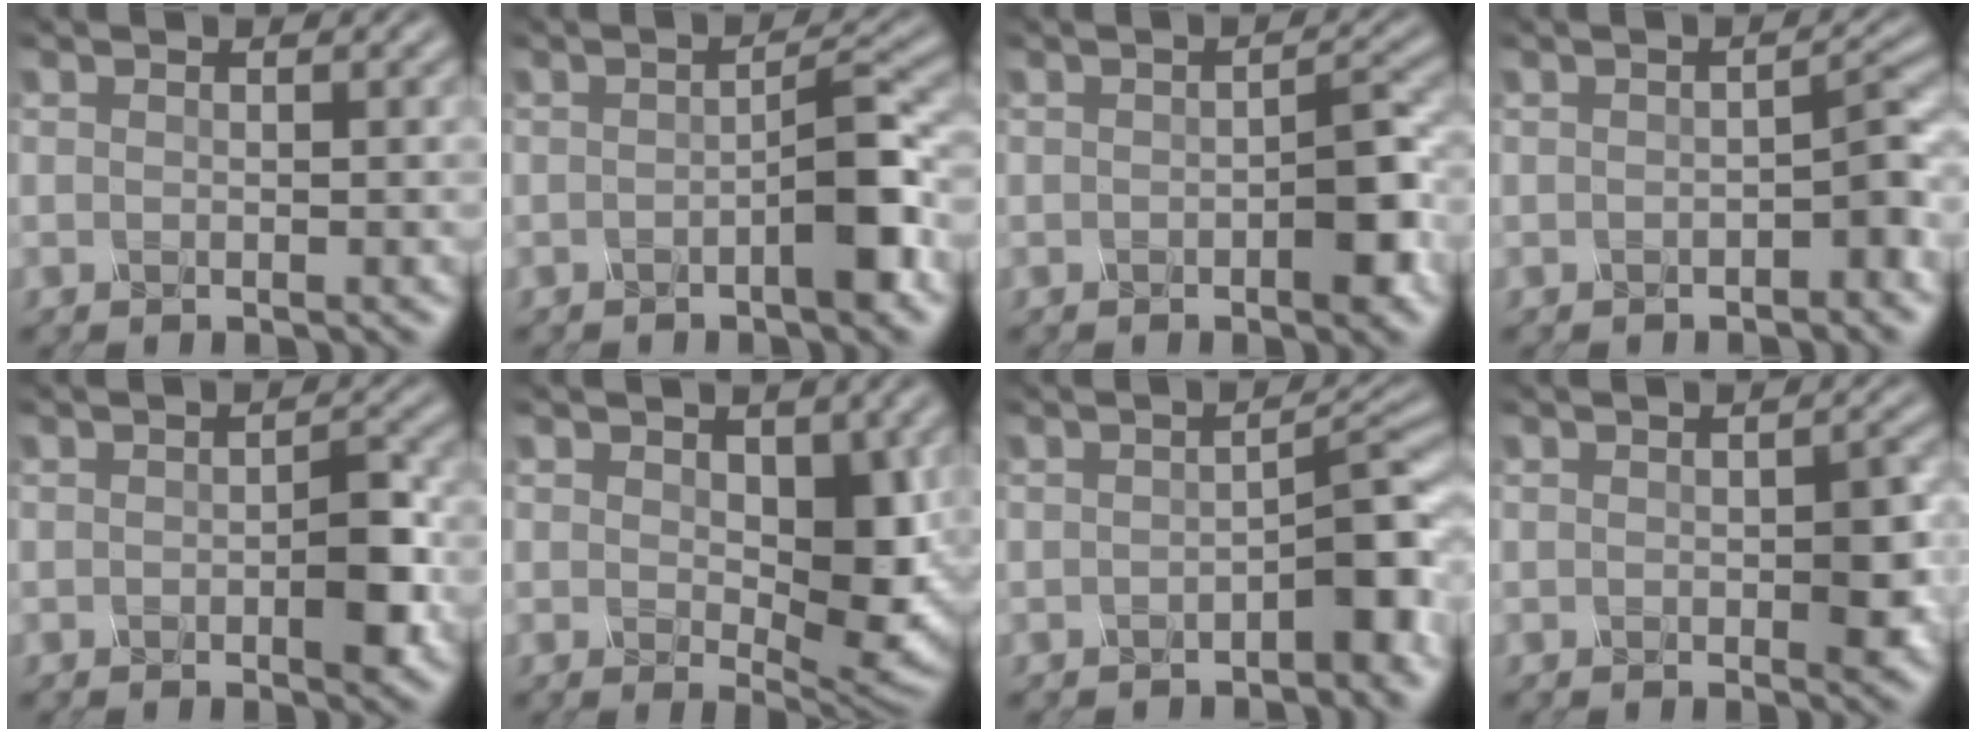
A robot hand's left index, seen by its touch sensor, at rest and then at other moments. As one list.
[{"total": 3.4, "force": [-1.4, 0.2, 3.1], "torque": [-0.056, 0.008, -0.021]}, {"total": 3.2, "force": [-1.5, 0.5, 2.8], "torque": [-0.057, 0.000, -0.017]}, {"total": 1.9, "force": [-1.2, 0.0, 1.5], "torque": [-0.036, 0.007, -0.012]}, {"total": 2.9, "force": [-1.1, 0.7, 2.6], "torque": [-0.057, -0.001, -0.010]}, {"total": 5.8, "force": [0.2, 3.0, 5.0], "torque": [-0.088, -0.010, 0.017]}, {"total": 3.3, "force": [-1.8, 0.4, 2.7], "torque": [-0.051, 0.009, -0.023]}, {"total": 2.7, "force": [-0.9, 0.8, 2.4], "torque": [-0.052, -0.002, -0.003]}]